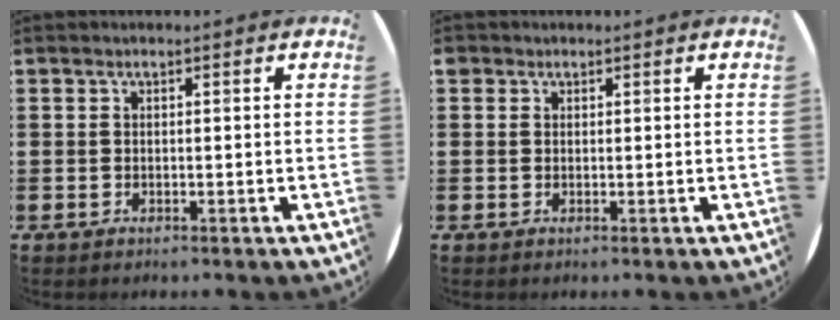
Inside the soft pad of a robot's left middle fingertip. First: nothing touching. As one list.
[{"total": 0.7, "force": [0.5, 0.5, 0.0], "torque": [-0.001, 0.003, 0.010]}]